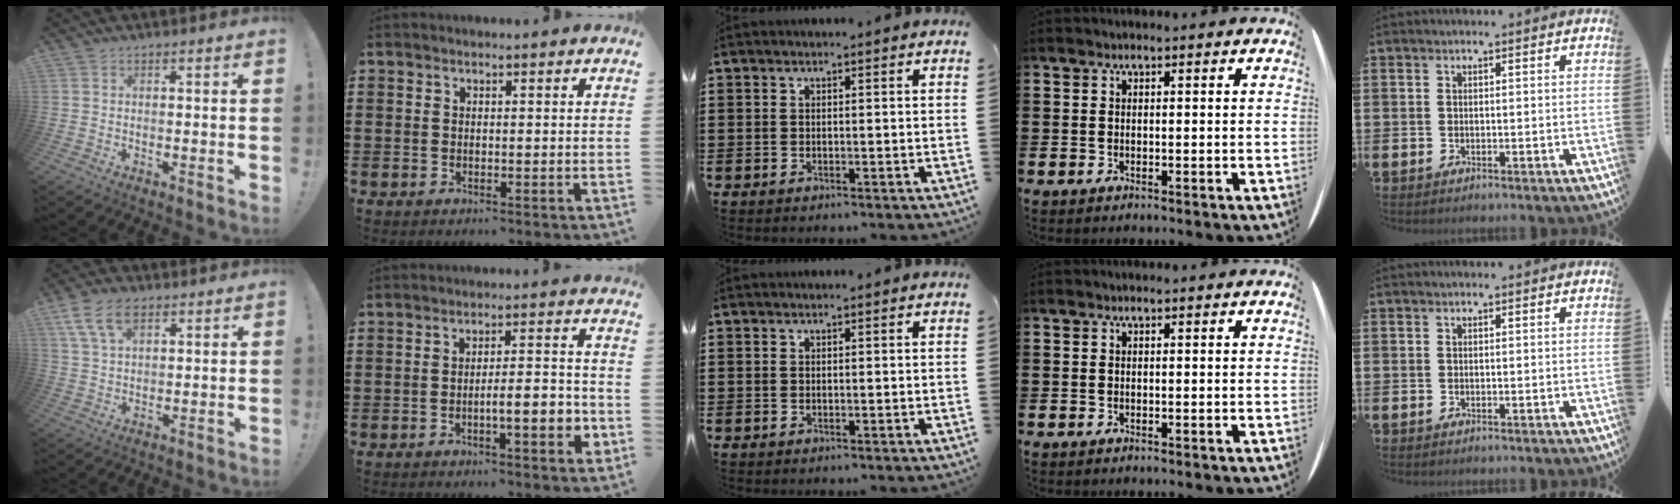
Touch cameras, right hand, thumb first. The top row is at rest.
{"thumb": {"total": 9.1, "force": [4.6, 4.9, 6.2], "torque": [-0.117, 0.001, 0.090]}, "index": {"total": 6.3, "force": [-2.3, 1.4, 5.7], "torque": [-0.086, -0.001, -0.041]}}